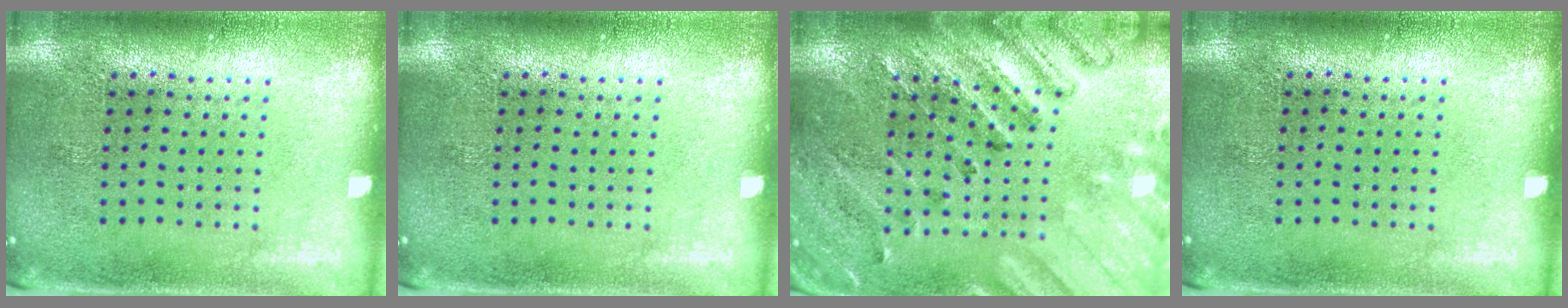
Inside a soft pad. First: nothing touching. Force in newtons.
{"total": 0.0}
{"total": 2.5, "press": 2.5, "slide": 0.4}
{"total": 0.0}